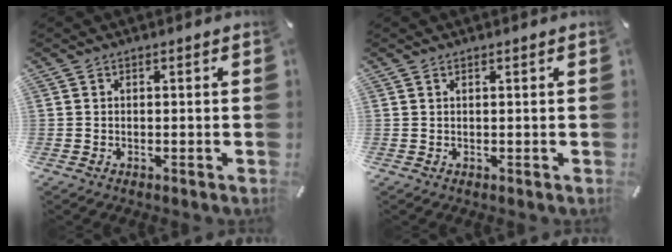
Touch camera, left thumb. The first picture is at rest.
{"total": 0.5, "force": [0.3, -0.1, 0.4], "torque": [-0.008, -0.001, 0.006]}